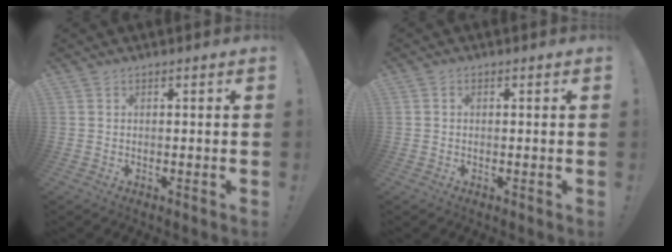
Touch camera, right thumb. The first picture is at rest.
{"total": 0.7, "force": [-0.1, 0.7, 0.3], "torque": [-0.008, 0.004, -0.001]}